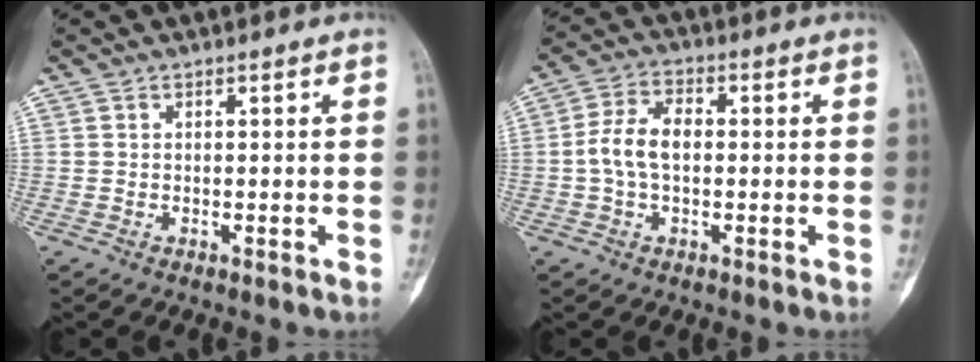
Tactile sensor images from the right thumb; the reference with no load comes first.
{"total": 7.2, "force": [-0.2, 4.3, 5.8], "torque": [-0.115, 0.021, -0.011]}